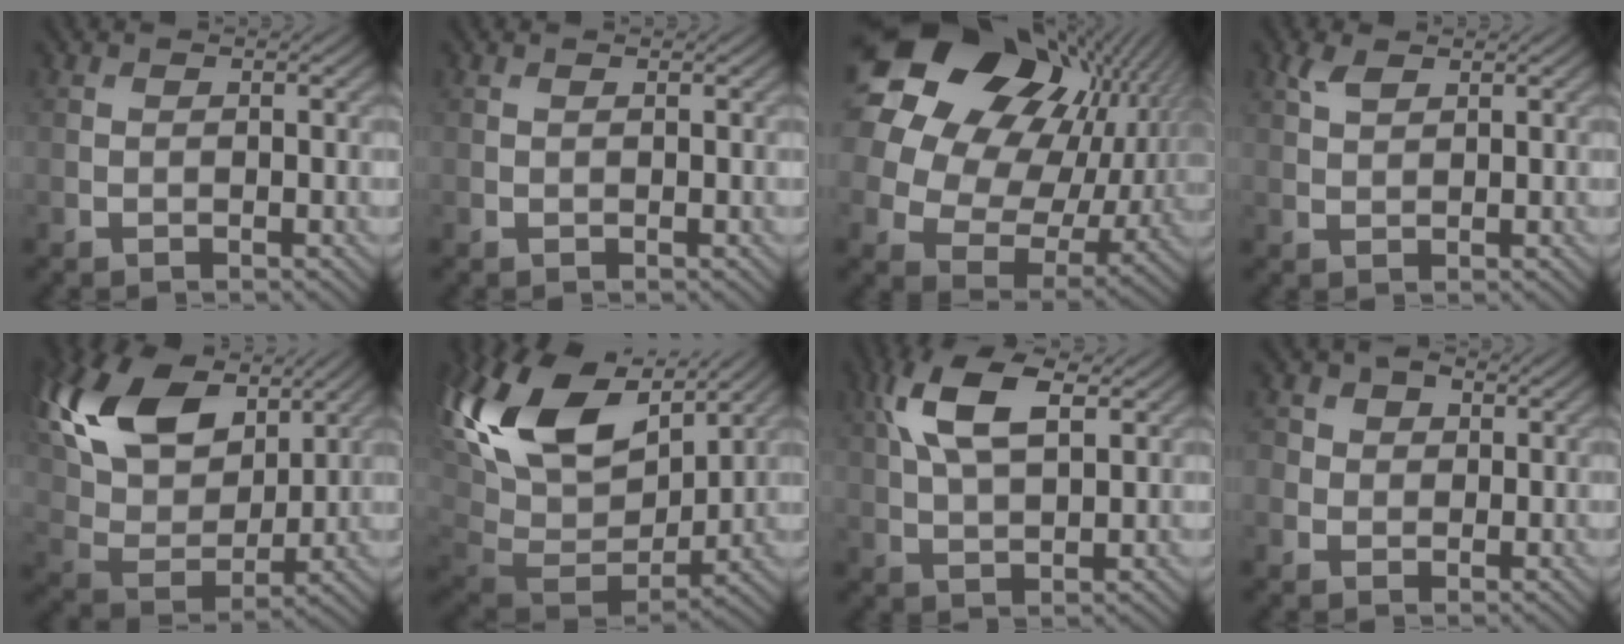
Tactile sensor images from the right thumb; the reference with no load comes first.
{"total": 0.0}
{"total": 24.2, "force": [9.5, 17.8, 13.4], "torque": [-0.331, 0.038, 0.174]}
{"total": 2.1, "force": [1.3, 1.0, 1.3], "torque": [-0.033, 0.003, 0.028]}
{"total": 16.8, "force": [8.1, 9.9, 10.9], "torque": [-0.258, 0.031, 0.149]}
{"total": 20.4, "force": [8.1, 12.7, 13.7], "torque": [-0.300, 0.028, 0.162]}
{"total": 9.7, "force": [3.8, 4.4, 7.8], "torque": [-0.177, 0.016, 0.073]}
{"total": 3.7, "force": [1.1, 3.1, 1.5], "torque": [-0.036, 0.004, 0.002]}